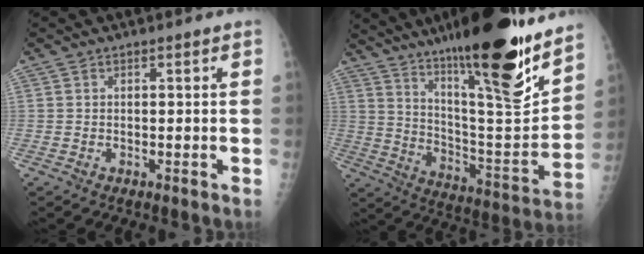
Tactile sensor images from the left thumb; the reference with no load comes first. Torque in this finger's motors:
{"motor_torque": [2.95, 1.46, 1.51, -1.26, 0.59]}